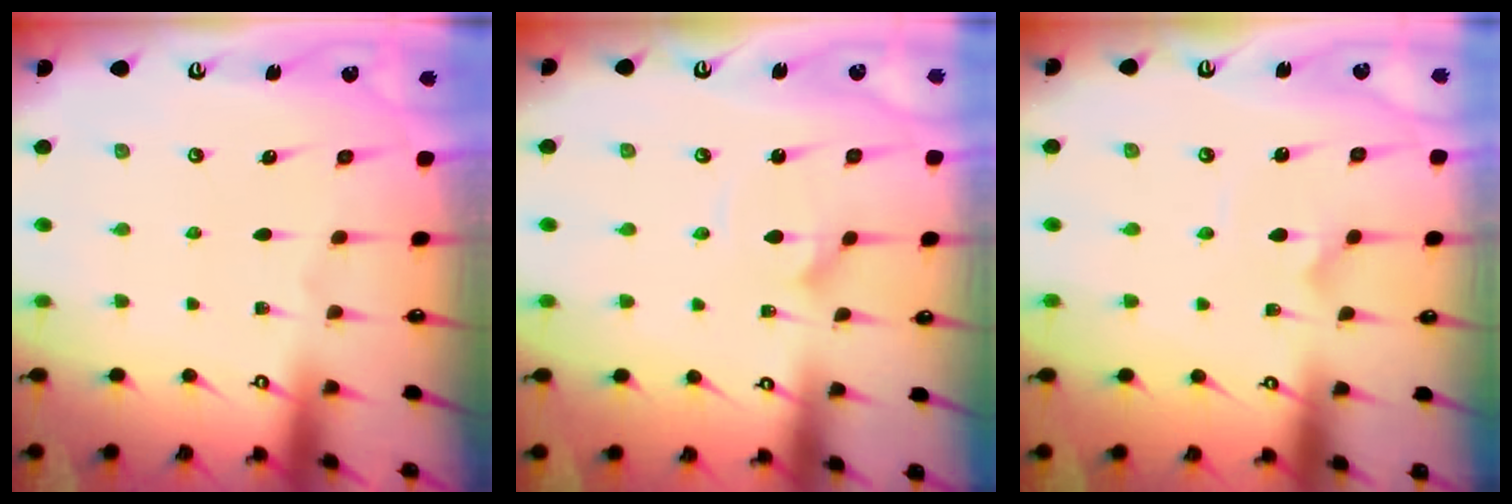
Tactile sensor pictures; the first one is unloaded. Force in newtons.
{"total": 1.8, "press": 1.8, "slide": 0.2}
{"total": 2.8, "press": 2.8, "slide": 0.2}